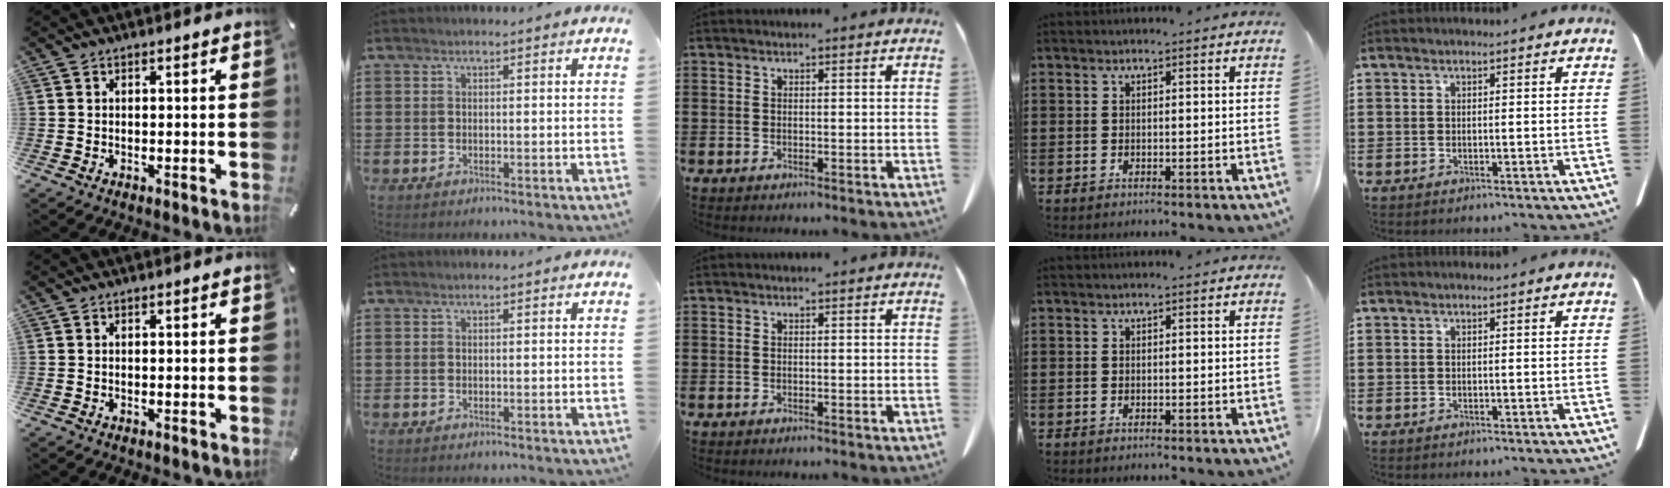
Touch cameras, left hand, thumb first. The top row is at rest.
{}